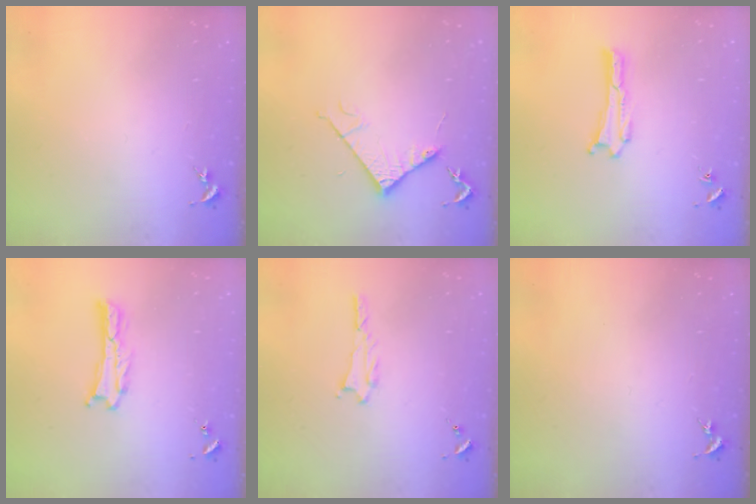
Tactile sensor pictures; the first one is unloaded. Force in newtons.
{"total": 5.1, "press": 5.1, "slide": 0.6}
{"total": 0.0}
{"total": 0.6, "press": 0.5, "slide": 0.2}
{"total": 1.0, "press": 1.0, "slide": 0.1}
{"total": 0.0}